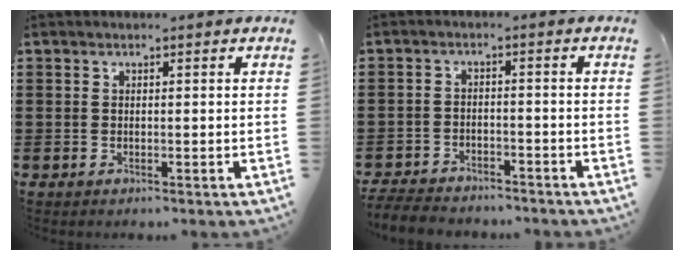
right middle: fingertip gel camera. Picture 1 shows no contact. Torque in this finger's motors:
{"motor_torque": [1.74, -0.40, 0.34, 0.21]}